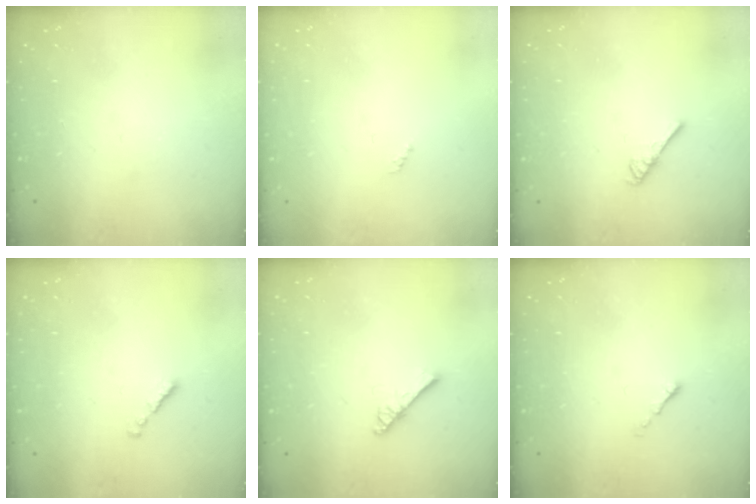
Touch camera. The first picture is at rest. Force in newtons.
{"total": 0.0}
{"total": 2.7, "press": 2.6, "slide": 0.4}
{"total": 1.3, "press": 1.1, "slide": 0.6}
{"total": 2.5, "press": 2.5, "slide": 0.3}
{"total": 0.0}